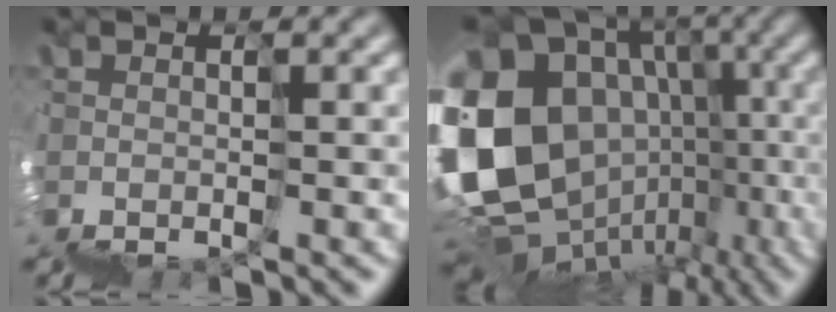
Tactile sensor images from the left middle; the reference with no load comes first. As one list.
[{"total": 17.0, "force": [0.3, 14.3, 9.2], "torque": [-0.194, -0.001, 0.028]}]